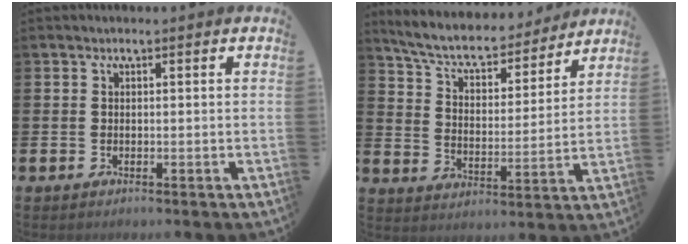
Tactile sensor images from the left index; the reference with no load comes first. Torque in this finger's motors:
{"motor_torque": [0.61, -1.54, 0.52, 0.12]}